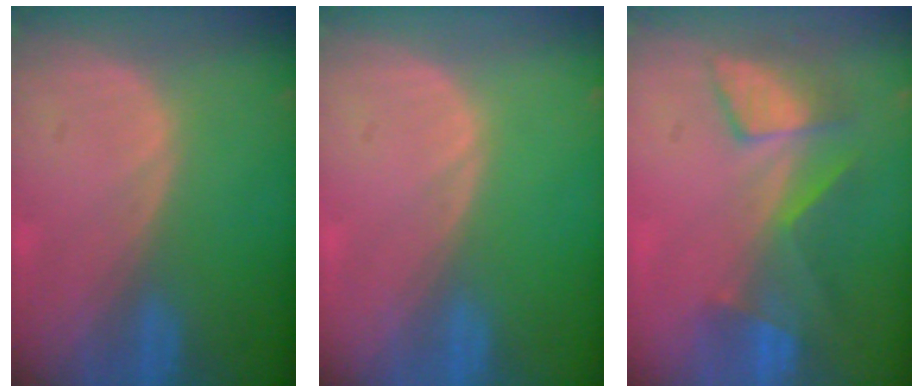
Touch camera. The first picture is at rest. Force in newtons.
{"total": 0.0}
{"total": 7.3, "press": 6.9, "slide": 2.5}